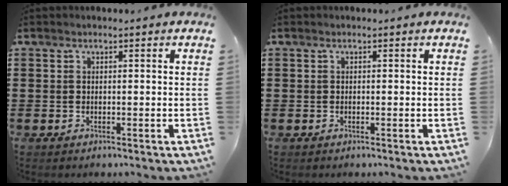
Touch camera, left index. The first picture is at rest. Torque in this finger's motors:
{"motor_torque": [-0.04, 0.00, 0.01, -0.01]}